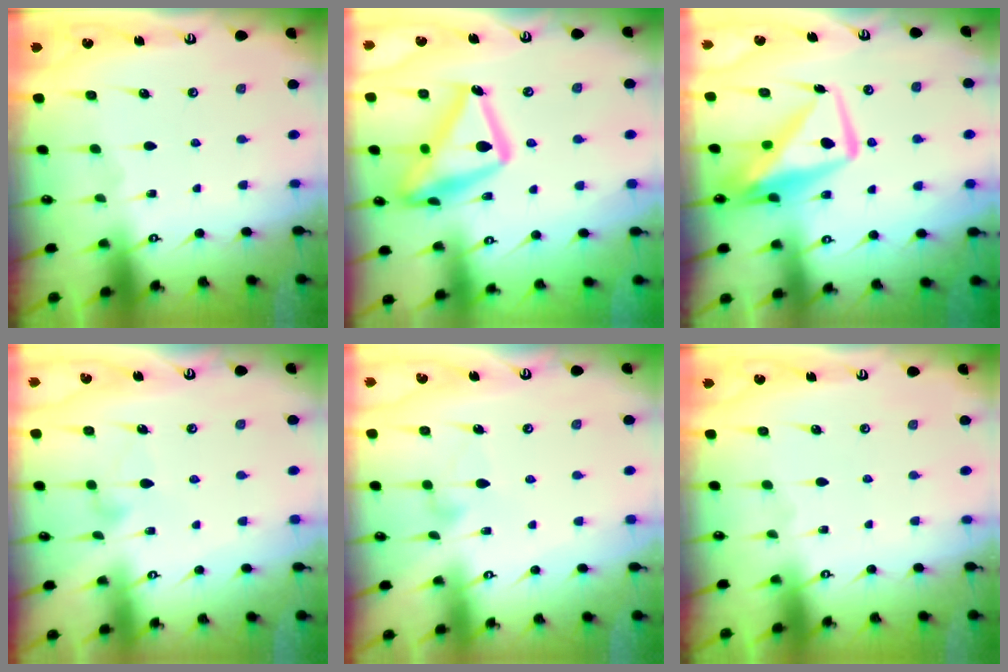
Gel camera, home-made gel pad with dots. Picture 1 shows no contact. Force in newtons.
{"total": 20.7, "press": 20.7, "slide": 1.4}
{"total": 9.8, "press": 9.7, "slide": 1.3}
{"total": 7.7, "press": 7.7, "slide": 0.5}
{"total": 7.7, "press": 7.7, "slide": 0.5}
{"total": 0.0}